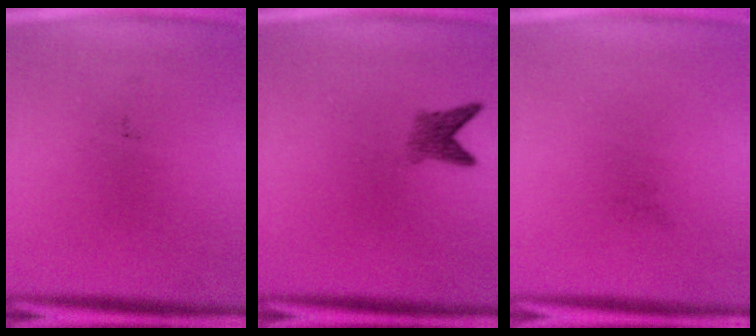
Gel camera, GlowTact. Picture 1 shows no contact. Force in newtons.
{"total": 2.4}
{"total": 0.0}